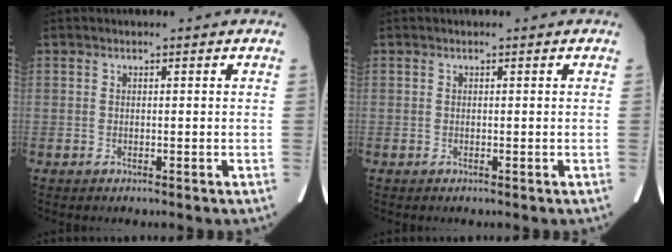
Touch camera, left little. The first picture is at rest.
{"total": 0.0}